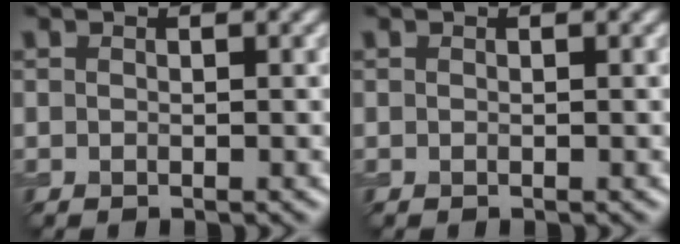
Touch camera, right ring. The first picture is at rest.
{"total": 0.0}